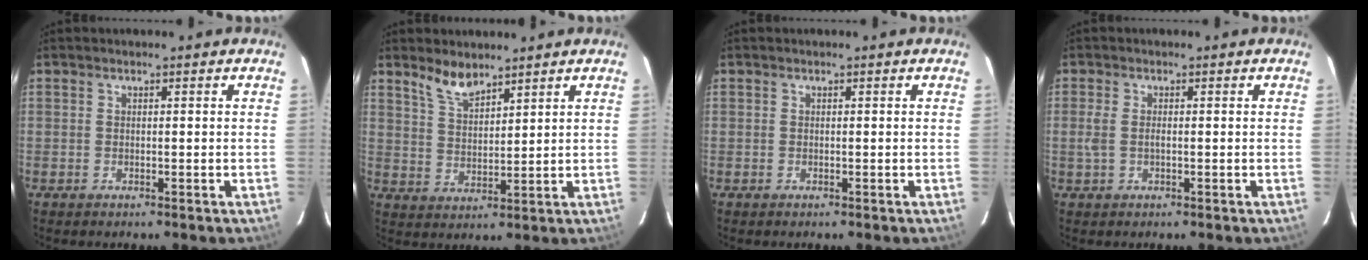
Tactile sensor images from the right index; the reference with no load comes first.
{"total": 5.6, "force": [4.6, 1.7, 2.6], "torque": [-0.049, 0.002, 0.092]}
{"total": 0.0}
{"total": 2.6, "force": [-0.3, 1.1, 2.4], "torque": [-0.051, -0.003, -0.005]}